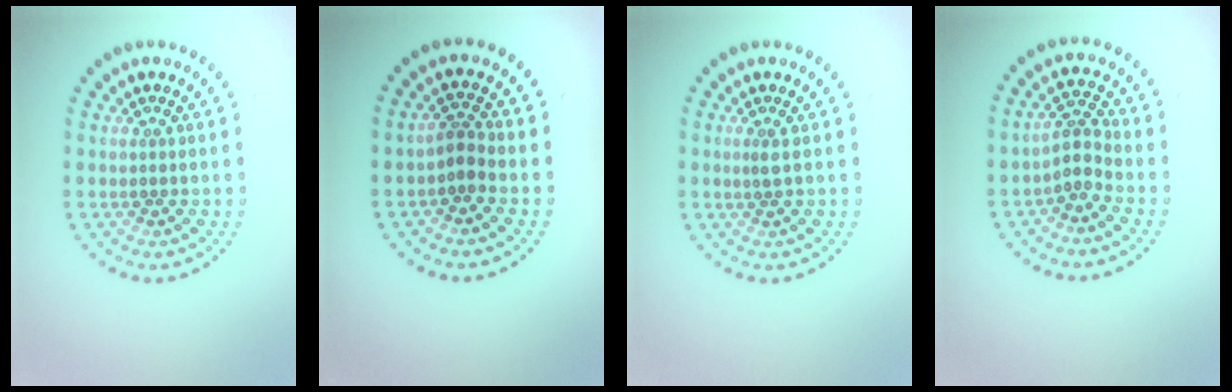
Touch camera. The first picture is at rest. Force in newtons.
{"total": 1.6, "press": 1.3, "slide": 1.0}
{"total": 0.9, "press": 0.6, "slide": 0.7}
{"total": 2.1, "press": 1.6, "slide": 1.3}